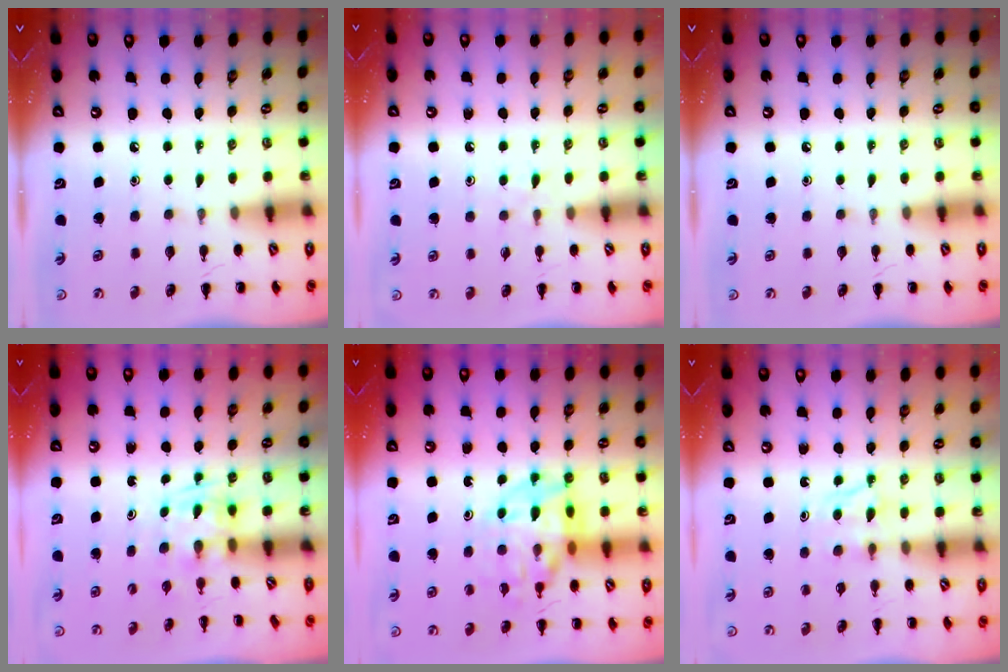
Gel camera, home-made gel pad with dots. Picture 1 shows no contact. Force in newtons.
{"total": 4.1, "press": 3.9, "slide": 1.3}
{"total": 0.0}
{"total": 1.2, "press": 1.0, "slide": 0.7}
{"total": 15.1, "press": 14.7, "slide": 3.3}
{"total": 5.1, "press": 4.9, "slide": 1.5}